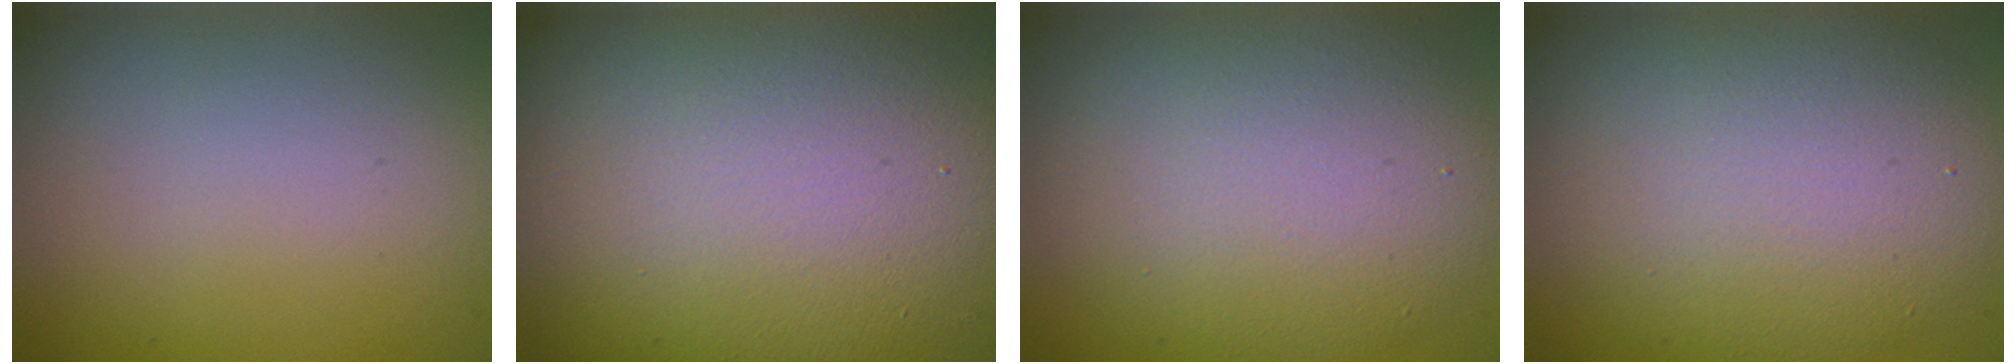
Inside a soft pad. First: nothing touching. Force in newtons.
{"total": 19.3, "press": 19.3, "slide": 0.3}
{"total": 7.8, "press": 7.8, "slide": 0.3}
{"total": 7.8, "press": 7.8, "slide": 0.3}